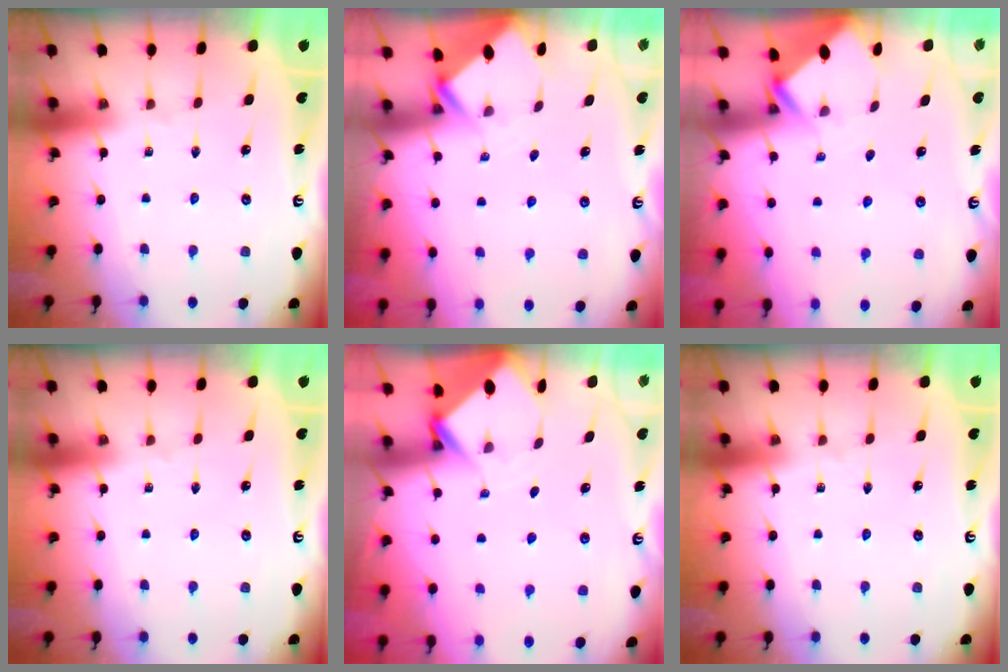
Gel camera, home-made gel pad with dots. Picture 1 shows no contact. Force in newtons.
{"total": 2.7, "press": 2.7, "slide": 0.2}
{"total": 2.9, "press": 2.9, "slide": 0.2}
{"total": 0.0}
{"total": 3.5, "press": 3.5, "slide": 0.2}
{"total": 0.0}